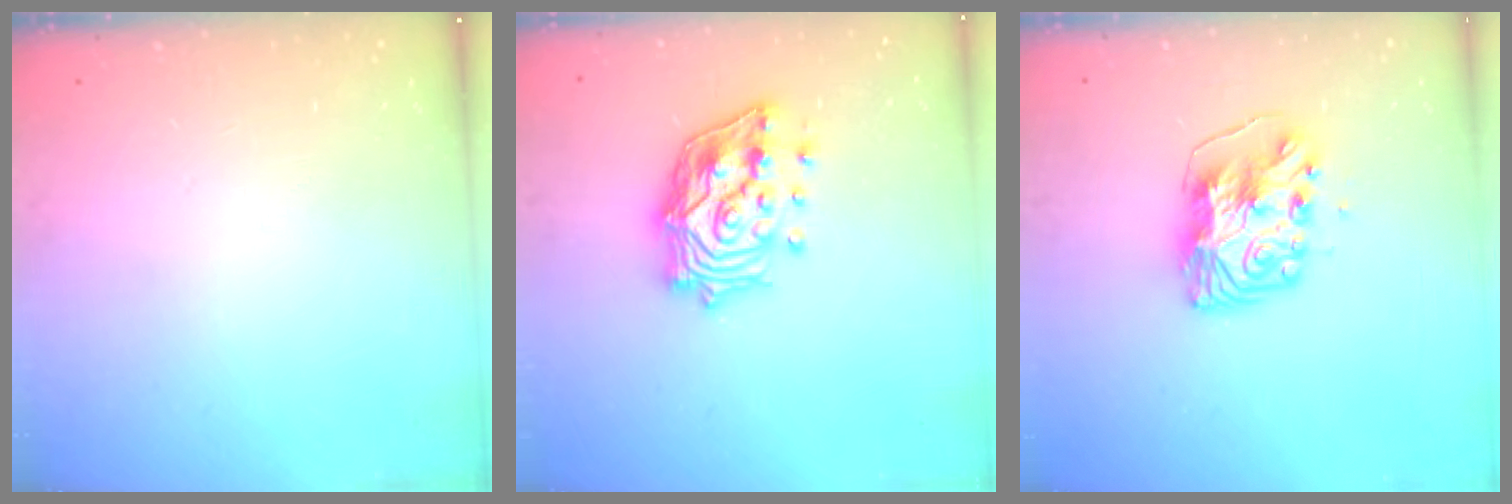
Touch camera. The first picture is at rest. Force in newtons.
{"total": 18.1, "press": 17.9, "slide": 2.7}
{"total": 9.2, "press": 9.1, "slide": 1.1}